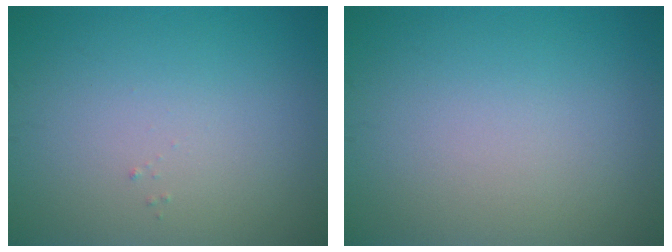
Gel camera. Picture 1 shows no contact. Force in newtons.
{"total": 0.0}